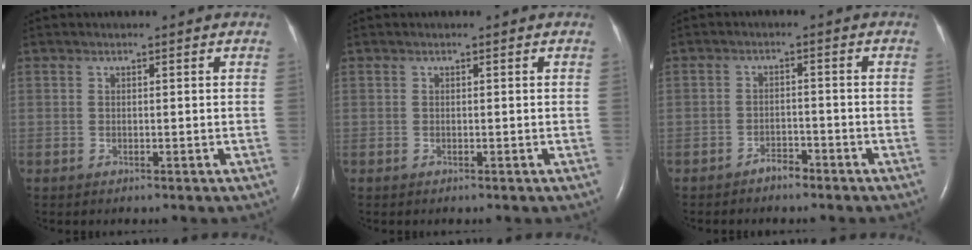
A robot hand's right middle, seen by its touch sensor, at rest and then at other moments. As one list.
[{"total": 0.0}, {"total": 2.3, "force": [-2.0, 0.8, 0.8], "torque": [-0.015, 0.002, -0.033]}]